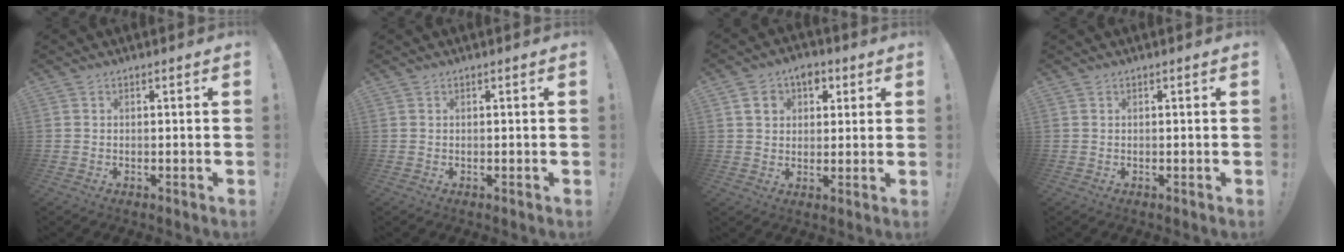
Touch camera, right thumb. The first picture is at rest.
{"total": 0.0}
{"total": 7.8, "force": [3.1, 6.4, 3.1], "torque": [-0.046, -0.004, 0.059]}
{"total": 0.0}